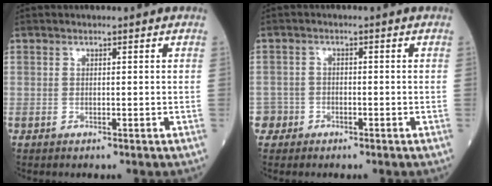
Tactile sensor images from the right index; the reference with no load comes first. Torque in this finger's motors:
{"motor_torque": [-0.15, -0.09, -0.06, -0.02]}